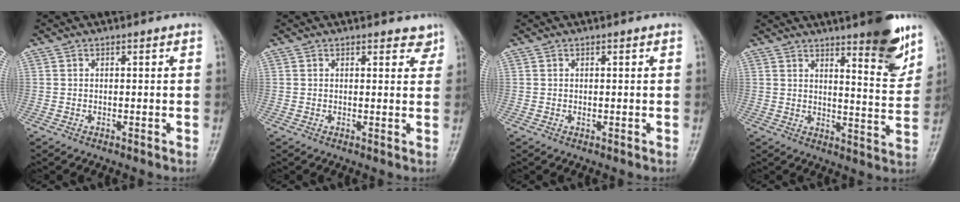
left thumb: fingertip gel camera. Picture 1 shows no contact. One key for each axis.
{"total": 2.6, "fx": 1.9, "fy": 1.3, "fz": 1.1, "tx": 0.008, "ty": -0.010, "tz": 0.020}
{"total": 0.6, "fx": 0.0, "fy": 0.3, "fz": 0.5, "tx": -0.009, "ty": 0.002, "tz": 0.004}
{"total": 11.5, "fx": 7.6, "fy": 2.4, "fz": 8.3, "tx": -0.087, "ty": -0.053, "tz": 0.108}